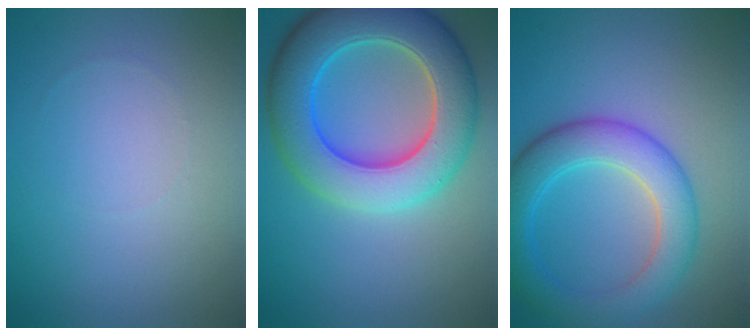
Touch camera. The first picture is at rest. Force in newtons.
{"total": 10.1, "press": 10.1, "slide": 0.8}
{"total": 6.3, "press": 6.3, "slide": 0.3}